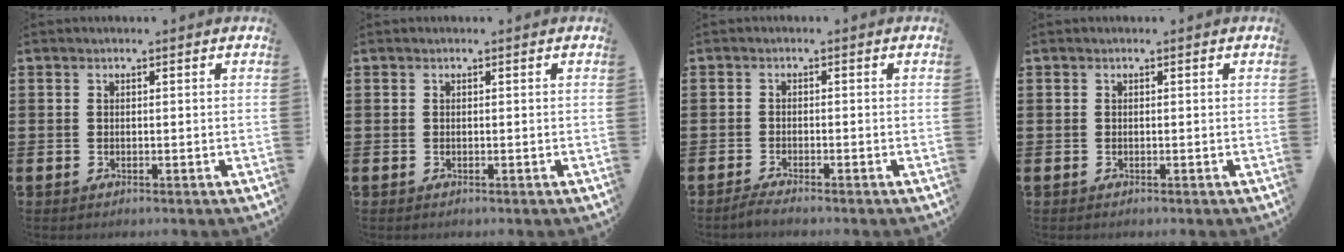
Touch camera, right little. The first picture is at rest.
{"total": 0.0}
{"total": 1.3, "force": [-1.1, 0.0, 0.7], "torque": [-0.011, -0.001, -0.021]}
{"total": 0.0}